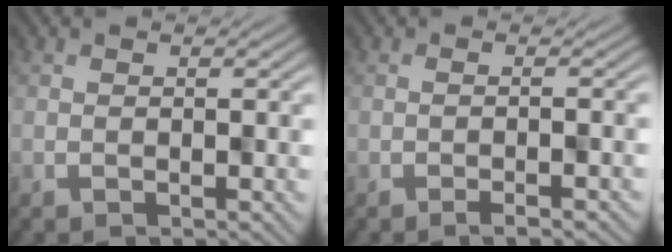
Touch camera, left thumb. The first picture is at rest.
{"total": 1.4, "force": [-1.2, 0.0, 0.7], "torque": [-0.007, 0.008, -0.026]}